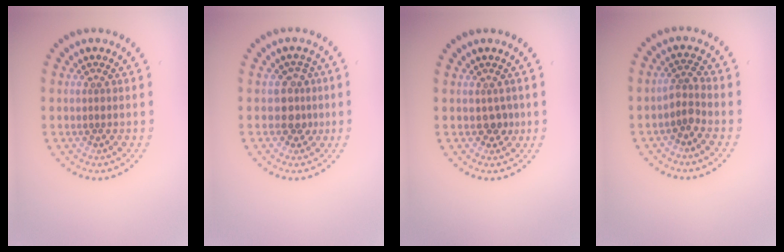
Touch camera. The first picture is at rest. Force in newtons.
{"total": 2.4, "press": 2.1, "slide": 1.2}
{"total": 1.1, "press": 1.0, "slide": 0.5}
{"total": 1.9, "press": 1.5, "slide": 1.1}